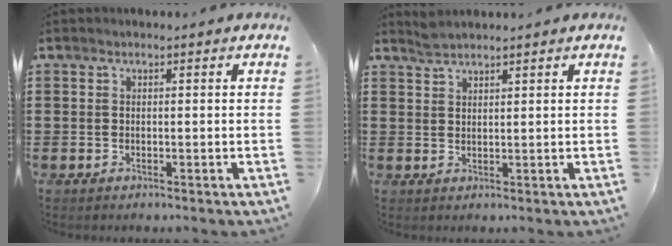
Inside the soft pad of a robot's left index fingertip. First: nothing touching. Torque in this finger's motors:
{"motor_torque": [0.06, 0.03, -0.01, 0.01]}